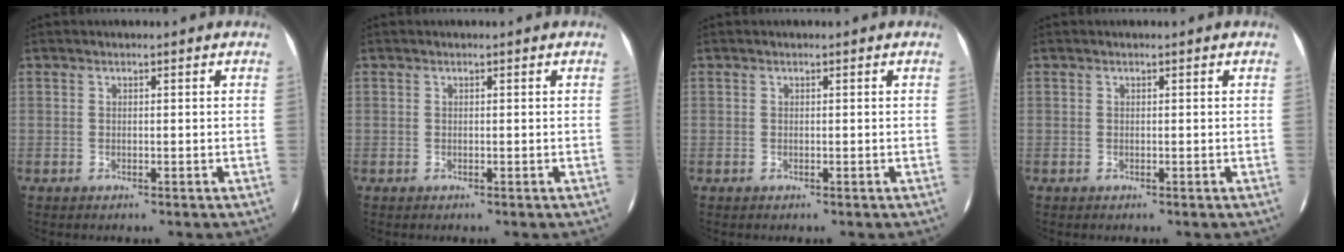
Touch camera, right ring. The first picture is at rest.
{"total": 0.0}
{"total": 0.0}
{"total": 0.0}